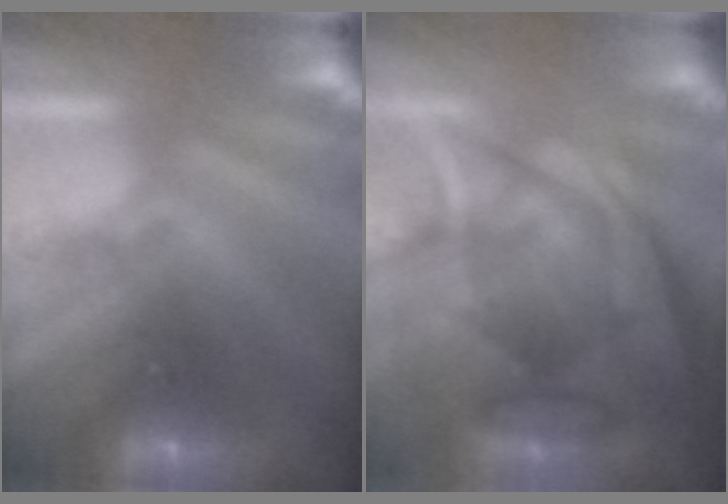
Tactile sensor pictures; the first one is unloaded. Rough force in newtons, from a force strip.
{"total": 14.6}